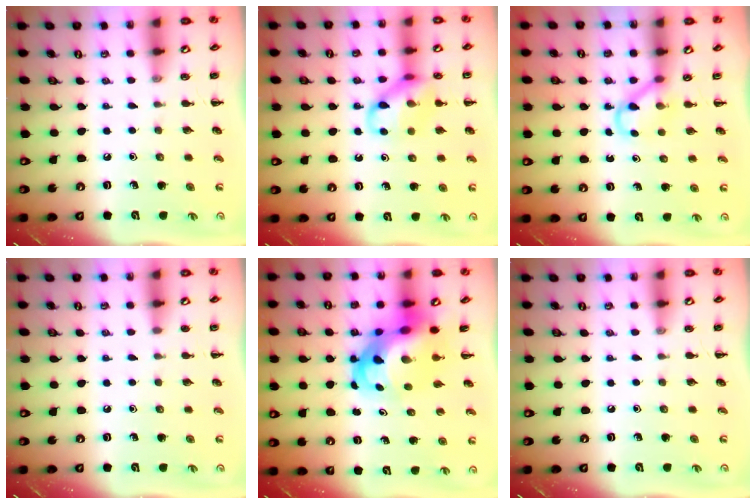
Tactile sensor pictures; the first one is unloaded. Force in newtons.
{"total": 12.1, "press": 12.0, "slide": 1.6}
{"total": 2.9, "press": 2.8, "slide": 0.9}
{"total": 0.7, "press": 0.7, "slide": 0.0}
{"total": 10.2, "press": 9.8, "slide": 3.0}
{"total": 0.0}